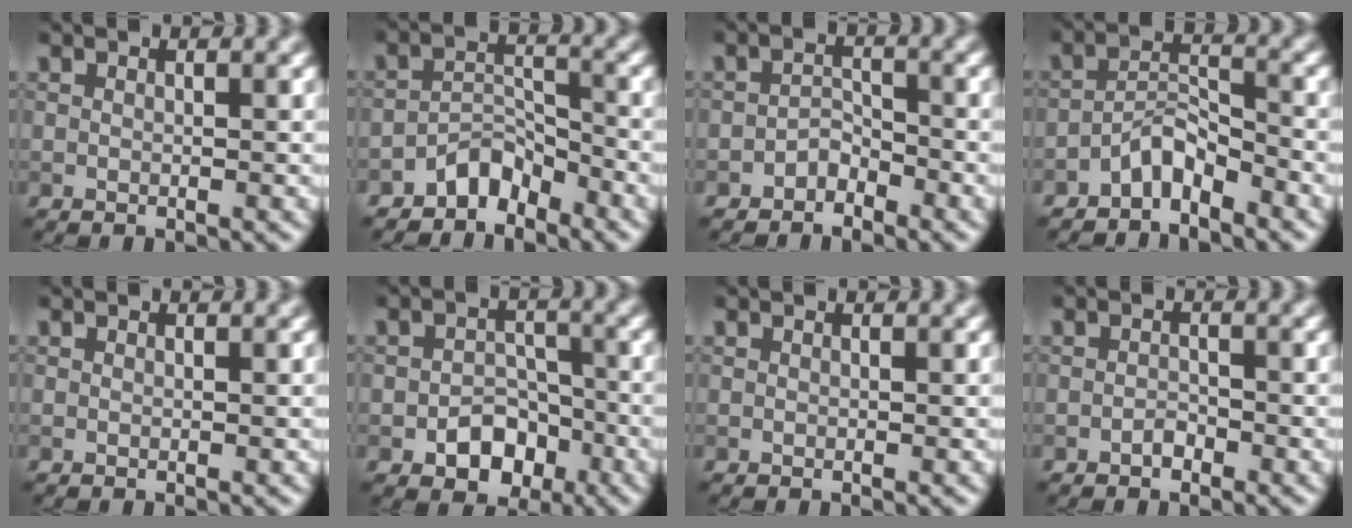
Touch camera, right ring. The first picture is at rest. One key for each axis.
{"total": 3.2, "fx": -2.7, "fy": 1.4, "fz": 1.0, "tx": -0.011, "ty": 0.016, "tz": -0.053}
{"total": 1.8, "fx": -1.4, "fy": 0.9, "fz": 0.5, "tx": -0.006, "ty": 0.010, "tz": -0.026}
{"total": 3.0, "fx": -2.4, "fy": 0.9, "fz": 1.5, "tx": -0.023, "ty": 0.016, "tz": -0.048}
{"total": 0.0}
{"total": 4.2, "fx": -2.0, "fy": 3.0, "fz": 2.2, "tx": -0.024, "ty": 0.001, "tz": -0.031}
{"total": 0.0}
{"total": 1.0, "fx": -0.7, "fy": 0.5, "fz": 0.4, "tx": -0.007, "ty": 0.003, "tz": -0.014}